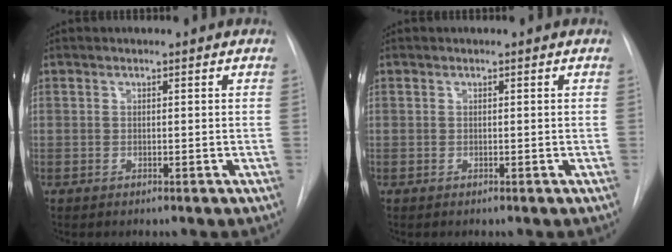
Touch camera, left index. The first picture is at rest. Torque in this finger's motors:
{"motor_torque": [-0.03, 0.03, 0.00, 0.00]}